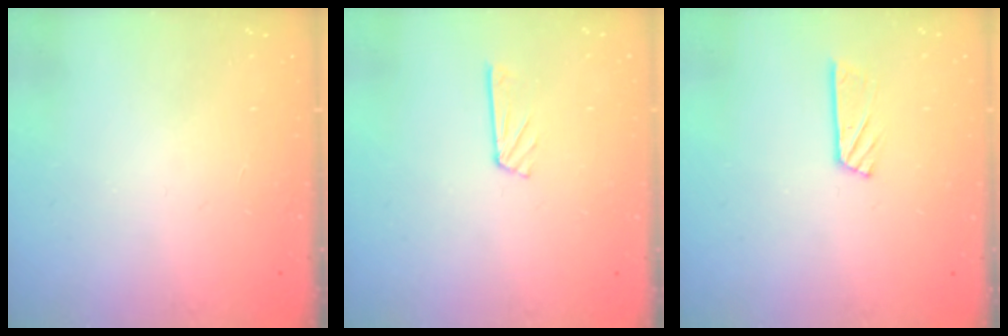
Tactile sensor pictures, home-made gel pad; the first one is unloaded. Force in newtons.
{"total": 5.1, "press": 5.0, "slide": 0.5}
{"total": 6.3, "press": 6.3, "slide": 0.3}